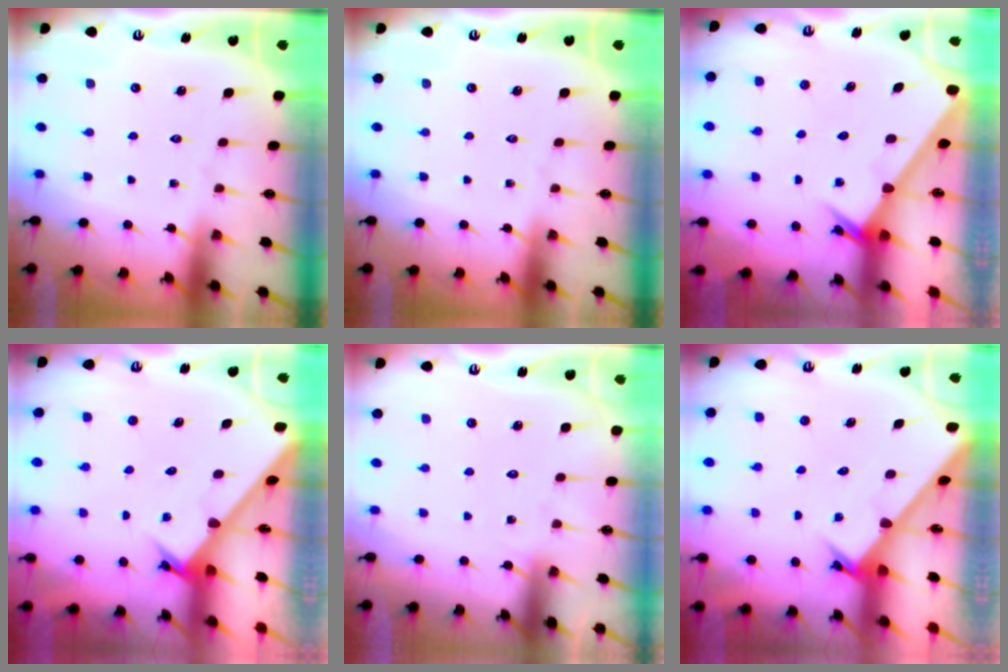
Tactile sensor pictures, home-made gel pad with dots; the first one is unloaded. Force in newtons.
{"total": 0.0}
{"total": 2.5, "press": 2.5, "slide": 0.3}
{"total": 2.5, "press": 2.5, "slide": 0.2}
{"total": 5.7, "press": 5.7, "slide": 0.5}
{"total": 2.6, "press": 2.6, "slide": 0.3}